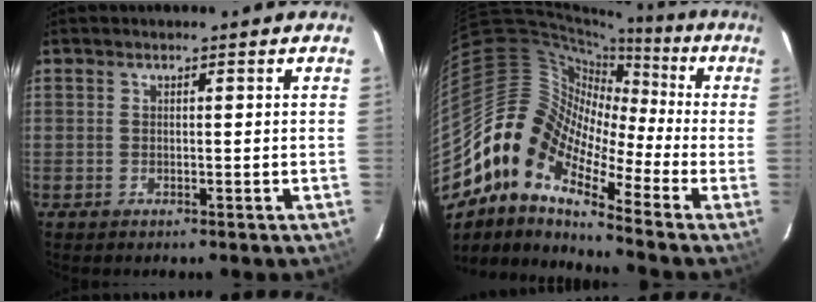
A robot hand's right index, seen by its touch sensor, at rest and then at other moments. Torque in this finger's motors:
{"motor_torque": [0.69, -0.93, 0.85, 0.18]}